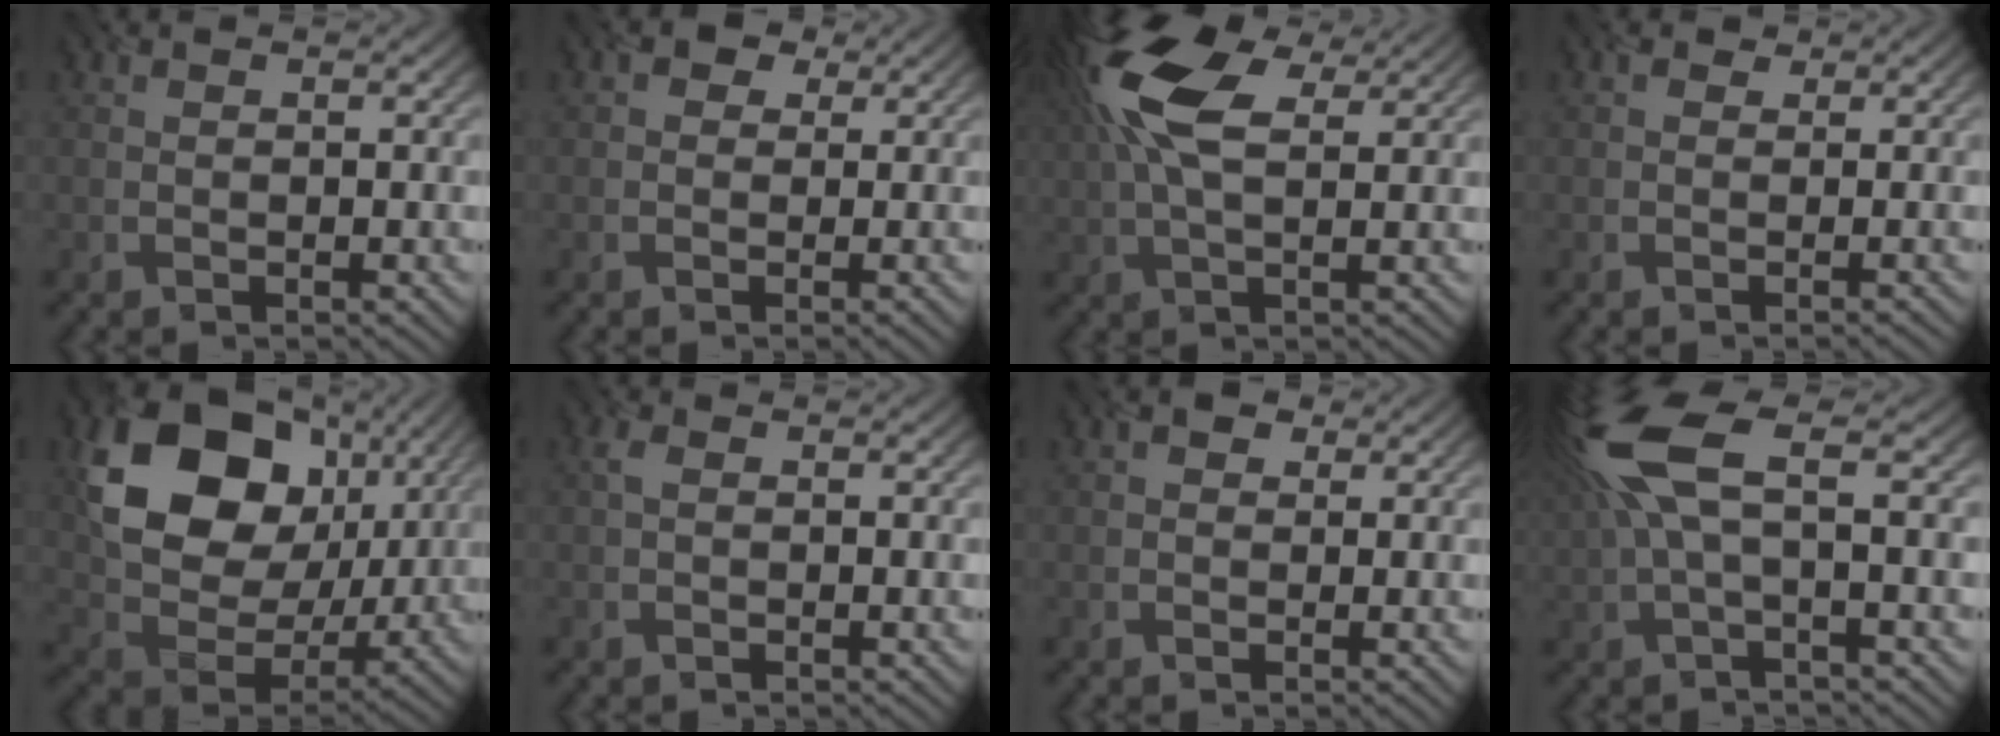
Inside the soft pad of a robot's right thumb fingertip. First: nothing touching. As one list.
[{"total": 1.9, "force": [0.6, 1.4, 1.1], "torque": [-0.018, 0.003, 0.004]}, {"total": 11.5, "force": [4.5, 5.1, 9.2], "torque": [-0.222, 0.022, 0.078]}, {"total": 0.0}, {"total": 16.3, "force": [6.0, 11.8, 9.5], "torque": [-0.201, 0.002, 0.116]}, {"total": 1.2, "force": [0.1, 0.8, 0.8], "torque": [-0.022, 0.004, 0.000]}, {"total": 1.3, "force": [0.5, 1.0, 0.7], "torque": [-0.011, 0.002, 0.005]}, {"total": 7.9, "force": [2.0, 2.1, 7.3], "torque": [-0.174, 0.022, 0.033]}]